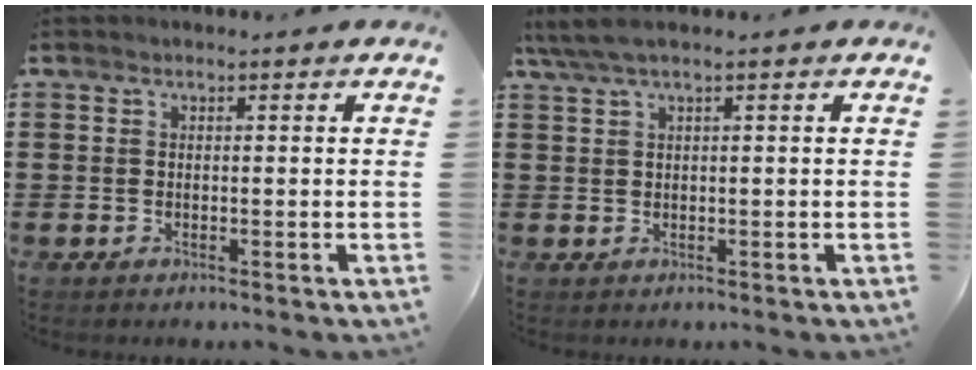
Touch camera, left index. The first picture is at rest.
{"total": 2.5, "force": [1.1, 0.1, 2.3], "torque": [-0.051, -0.004, 0.017]}